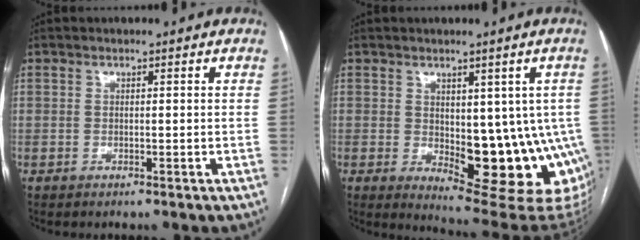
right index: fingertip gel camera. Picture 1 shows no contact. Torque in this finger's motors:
{"motor_torque": [1.22, -0.72, 0.31, 0.05]}